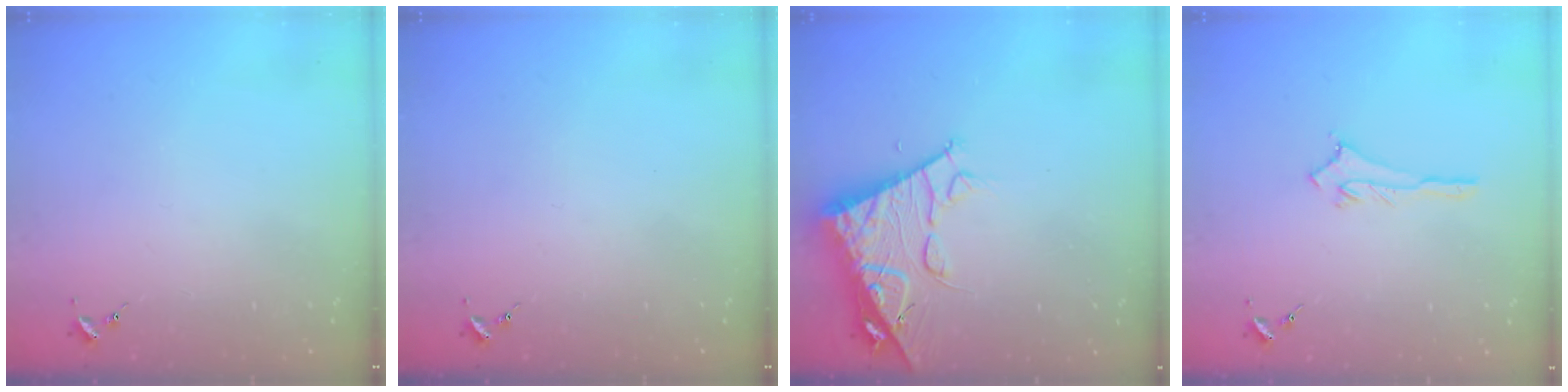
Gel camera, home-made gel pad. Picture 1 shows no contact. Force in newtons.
{"total": 0.0}
{"total": 13.9, "press": 13.8, "slide": 1.4}
{"total": 2.9, "press": 2.9, "slide": 0.3}